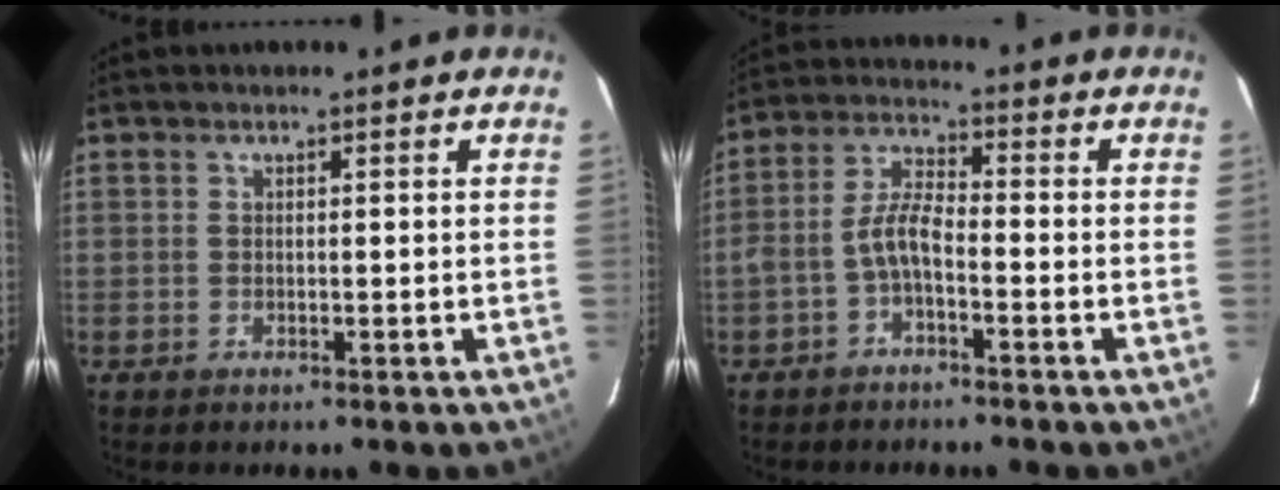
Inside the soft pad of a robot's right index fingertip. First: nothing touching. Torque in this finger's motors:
{"motor_torque": [0.17, -0.06, 0.31, 0.07]}